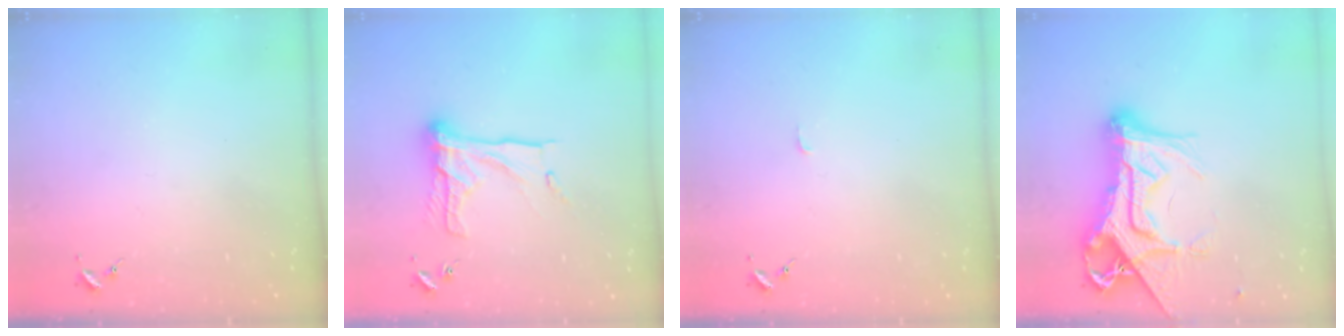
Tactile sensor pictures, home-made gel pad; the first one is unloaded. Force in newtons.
{"total": 15.7, "press": 15.6, "slide": 1.3}
{"total": 2.5, "press": 2.5, "slide": 0.3}
{"total": 21.5, "press": 21.4, "slide": 2.2}